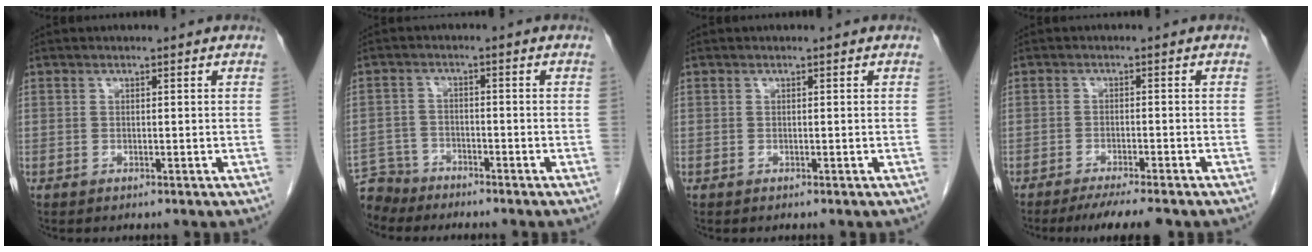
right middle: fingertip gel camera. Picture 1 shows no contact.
{"total": 4.9, "force": [-4.6, 1.4, -0.8], "torque": [0.017, -0.006, -0.089]}
{"total": 0.0}
{"total": 6.4, "force": [-5.4, 0.0, 3.4], "torque": [-0.046, -0.016, -0.083]}